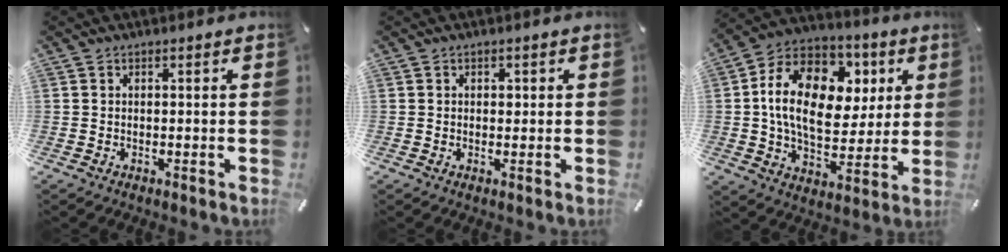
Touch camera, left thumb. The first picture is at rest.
{"total": 1.0, "force": [0.2, 0.9, 0.4], "torque": [-0.001, 0.001, 0.001]}
{"total": 19.9, "force": [3.5, 13.6, 14.0], "torque": [-0.265, 0.002, 0.058]}